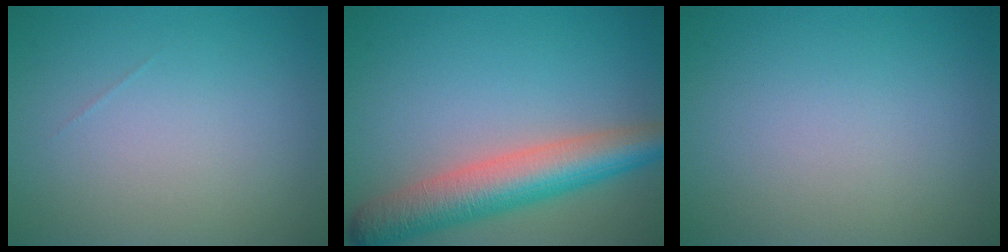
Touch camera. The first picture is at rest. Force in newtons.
{"total": 7.0, "press": 7.0, "slide": 0.3}
{"total": 0.0}